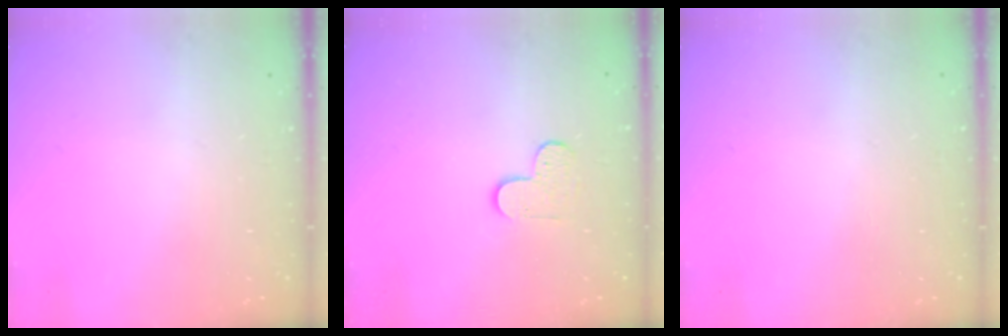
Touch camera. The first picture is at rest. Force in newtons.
{"total": 4.7, "press": 4.7, "slide": 0.5}
{"total": 0.8, "press": 0.8, "slide": 0.1}